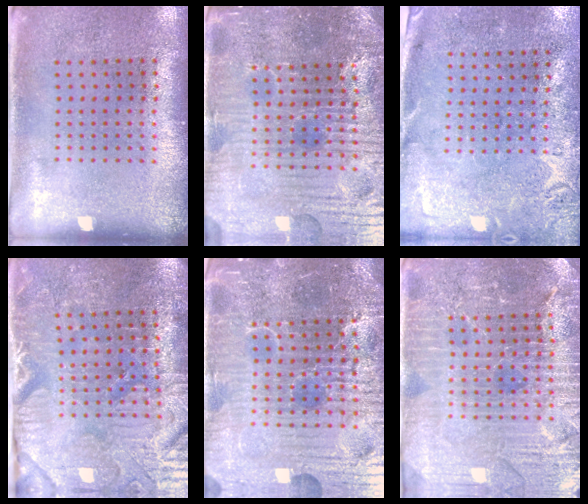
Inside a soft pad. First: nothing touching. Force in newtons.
{"total": 5.6, "press": 5.3, "slide": 1.9}
{"total": 2.8, "press": 2.2, "slide": 1.8}
{"total": 4.0, "press": 3.9, "slide": 0.8}
{"total": 6.8, "press": 6.2, "slide": 2.9}
{"total": 4.5, "press": 4.3, "slide": 1.5}